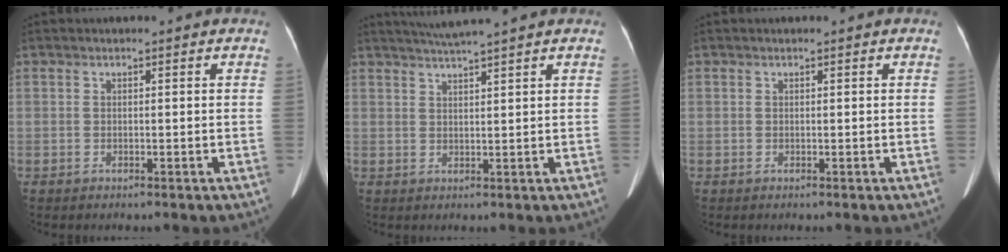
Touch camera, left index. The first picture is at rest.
{"total": 5.6, "force": [4.9, -1.2, 2.5], "torque": [-0.044, 0.017, 0.079]}
{"total": 0.0}